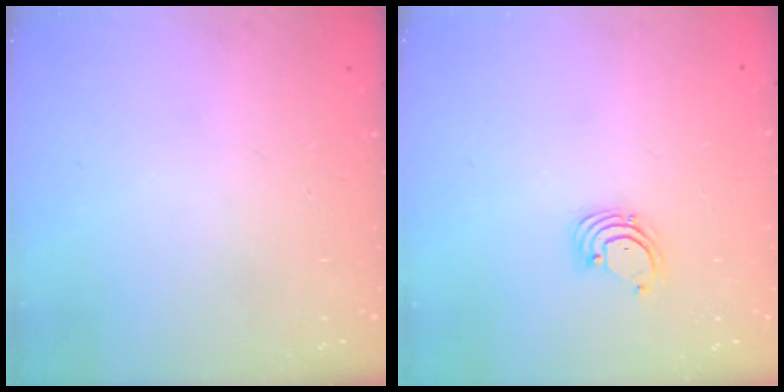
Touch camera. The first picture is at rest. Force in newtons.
{"total": 1.6, "press": 1.6, "slide": 0.1}